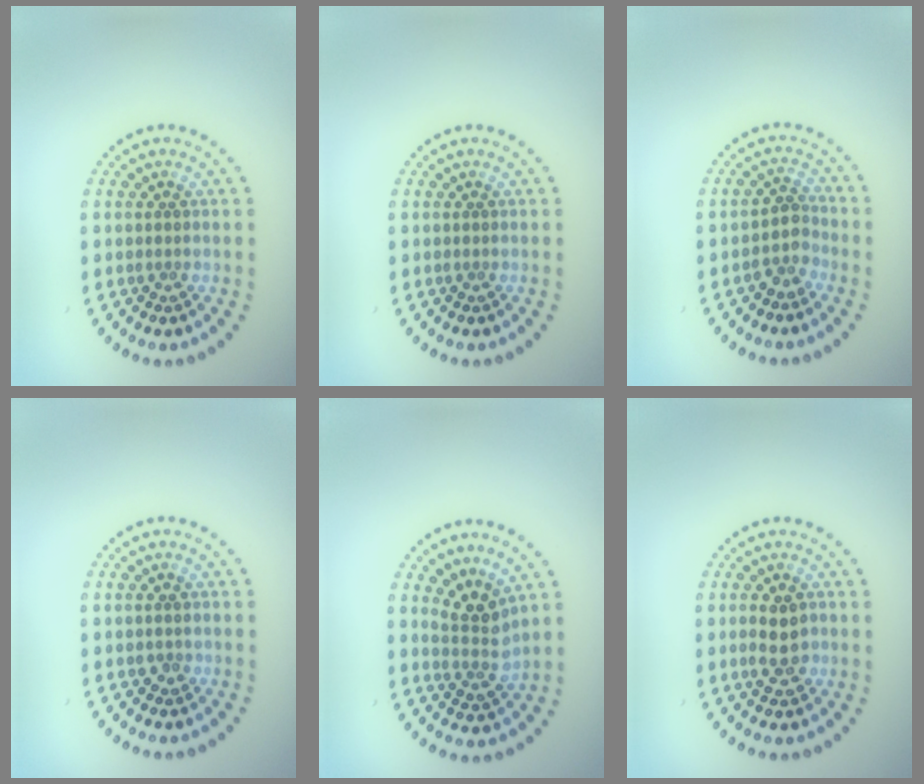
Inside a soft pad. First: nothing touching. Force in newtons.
{"total": 0.0}
{"total": 2.2, "press": 1.7, "slide": 1.4}
{"total": 0.8, "press": 0.8, "slide": 0.2}
{"total": 3.1, "press": 2.2, "slide": 2.1}
{"total": 2.7, "press": 2.7, "slide": 0.1}